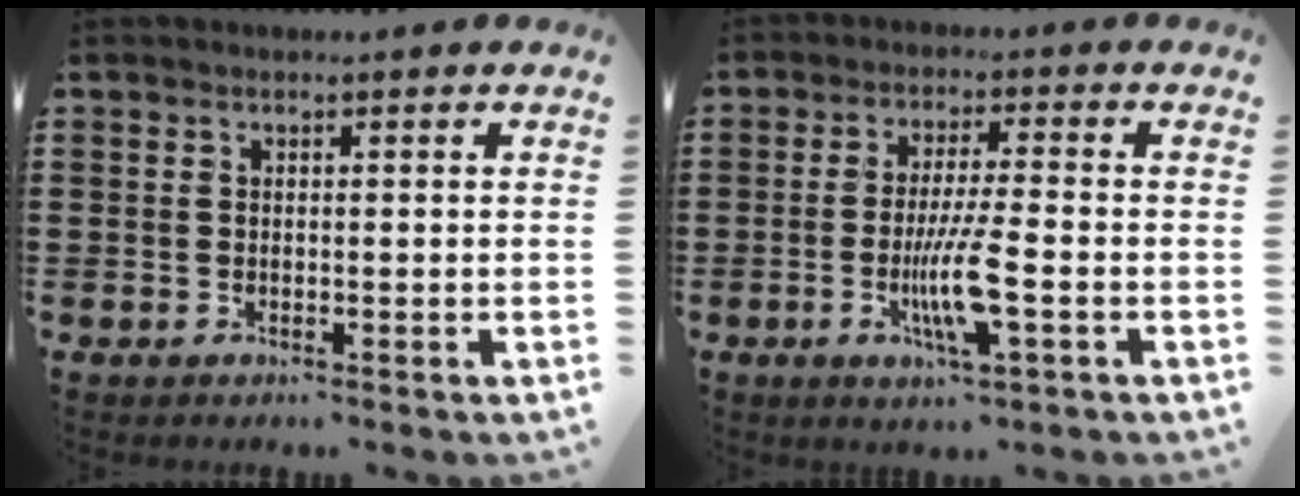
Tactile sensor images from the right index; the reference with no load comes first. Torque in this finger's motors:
{"motor_torque": [0.53, 0.34, 0.71, 0.12]}